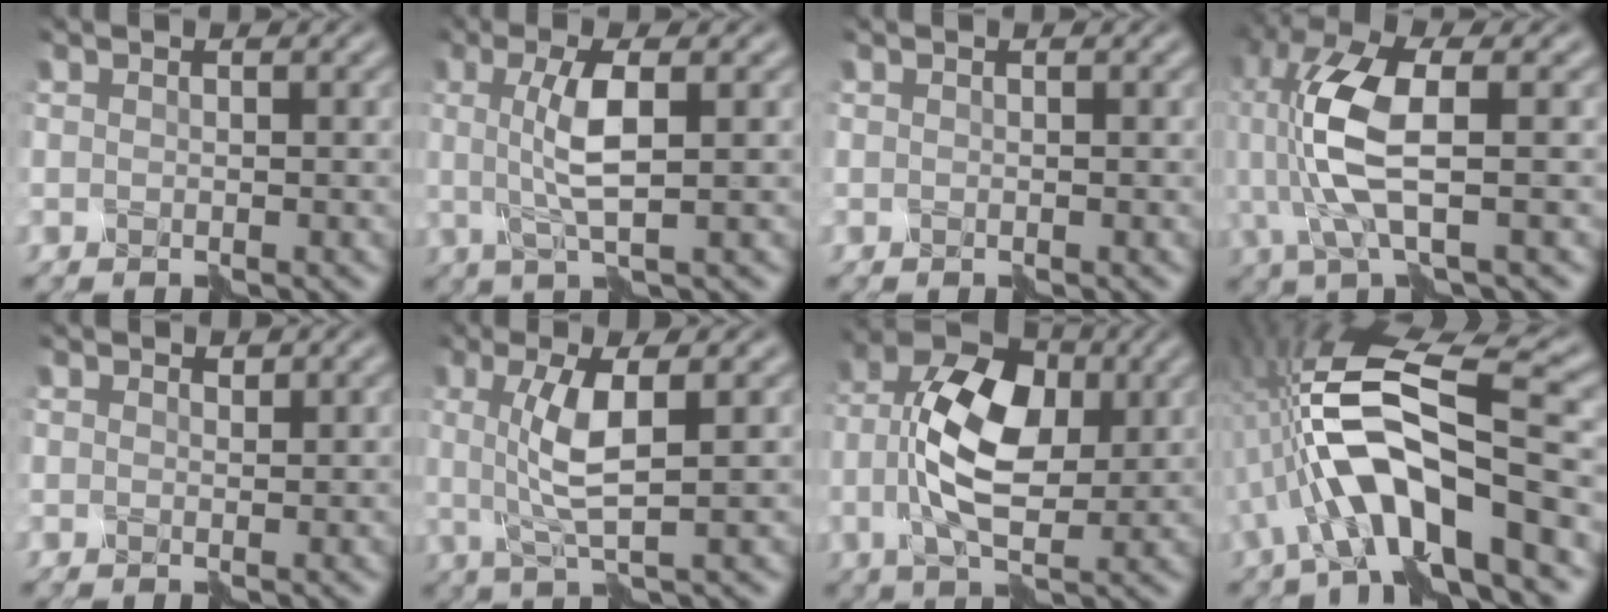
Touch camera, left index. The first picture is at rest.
{"total": 3.7, "force": [0.3, 0.4, 3.7], "torque": [-0.087, 0.005, 0.011]}
{"total": 0.0}
{"total": 7.4, "force": [0.2, 2.1, 7.1], "torque": [-0.181, 0.004, 0.007]}
{"total": 0.6, "force": [0.5, 0.1, 0.1], "torque": [-0.008, 0.000, 0.010]}
{"total": 4.4, "force": [0.5, 0.6, 4.3], "torque": [-0.100, 0.003, 0.016]}
{"total": 8.7, "force": [0.4, 4.8, 7.3], "torque": [-0.147, 0.012, 0.002]}
{"total": 10.4, "force": [-2.3, 3.2, 9.6], "torque": [-0.190, 0.020, -0.050]}